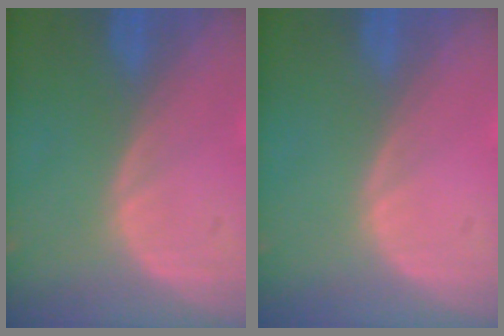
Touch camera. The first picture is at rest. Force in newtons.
{"total": 0.0}